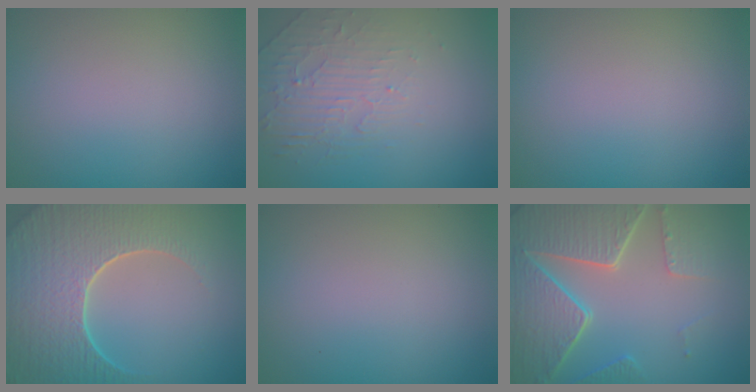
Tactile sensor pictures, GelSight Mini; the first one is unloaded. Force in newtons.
{"total": 2.2, "press": 1.5, "slide": 1.7}
{"total": 0.0}
{"total": 9.3, "press": 6.7, "slide": 6.5}
{"total": 0.0}
{"total": 8.5, "press": 6.2, "slide": 5.8}